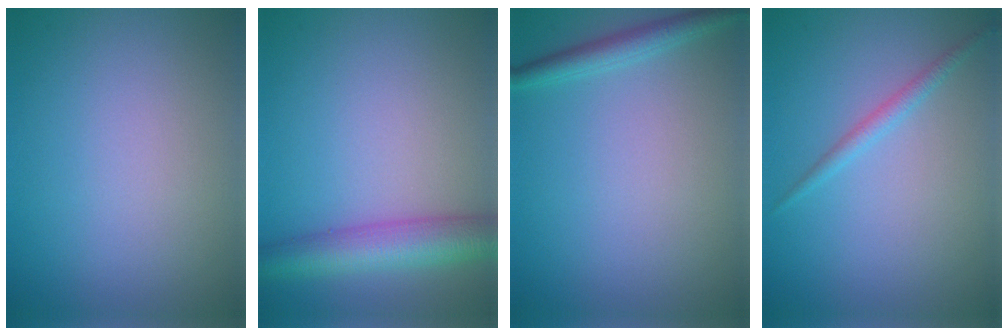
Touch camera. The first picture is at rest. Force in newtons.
{"total": 5.3, "press": 5.3, "slide": 0.2}
{"total": 2.1, "press": 2.1, "slide": 0.1}
{"total": 1.3, "press": 1.3, "slide": 0.1}